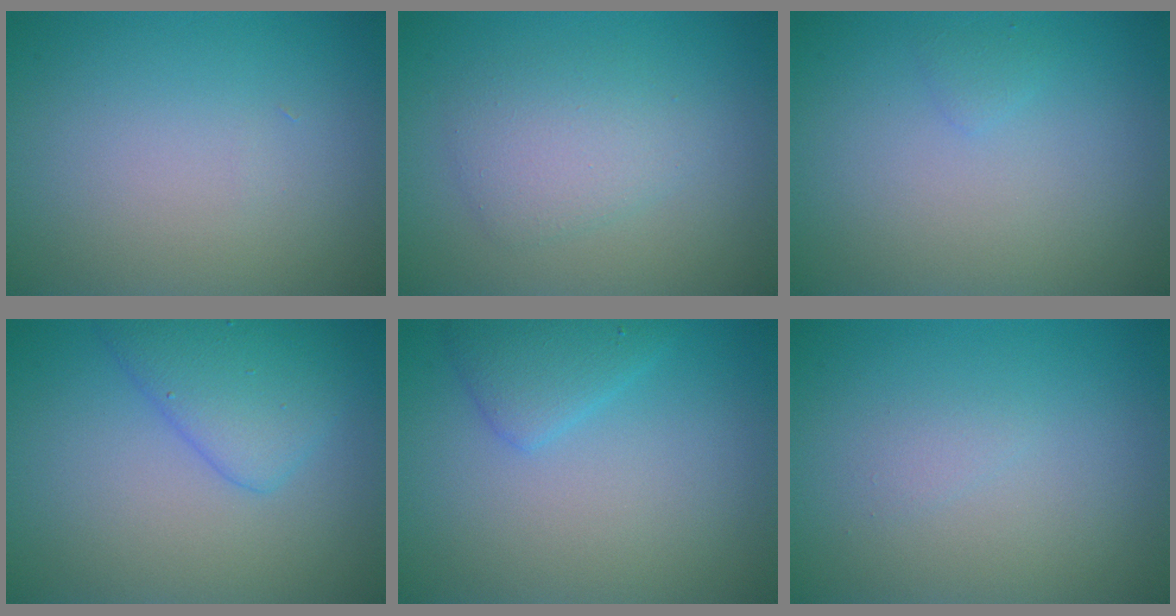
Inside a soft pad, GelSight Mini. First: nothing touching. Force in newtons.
{"total": 2.8, "press": 2.8, "slide": 0.2}
{"total": 0.6, "press": 0.6, "slide": 0.1}
{"total": 3.9, "press": 3.9, "slide": 0.3}
{"total": 2.4, "press": 2.4, "slide": 0.1}
{"total": 0.7, "press": 0.7, "slide": 0.1}